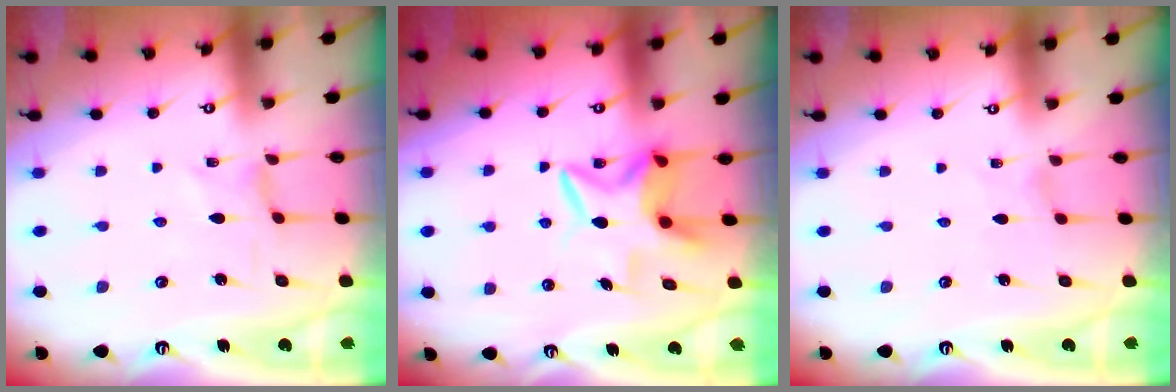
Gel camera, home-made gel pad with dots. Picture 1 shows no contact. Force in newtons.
{"total": 8.0, "press": 7.8, "slide": 1.7}
{"total": 0.0}